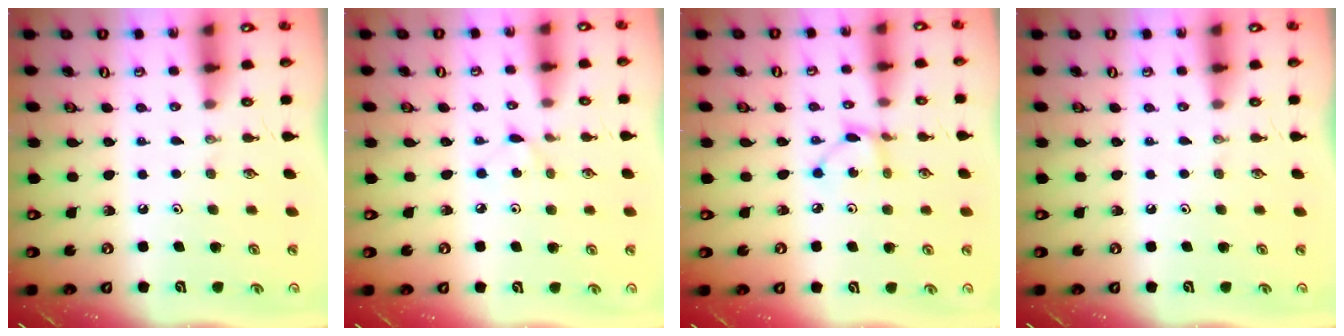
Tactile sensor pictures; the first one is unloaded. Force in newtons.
{"total": 3.0, "press": 3.0, "slide": 0.4}
{"total": 2.8, "press": 2.8, "slide": 0.1}
{"total": 0.0}